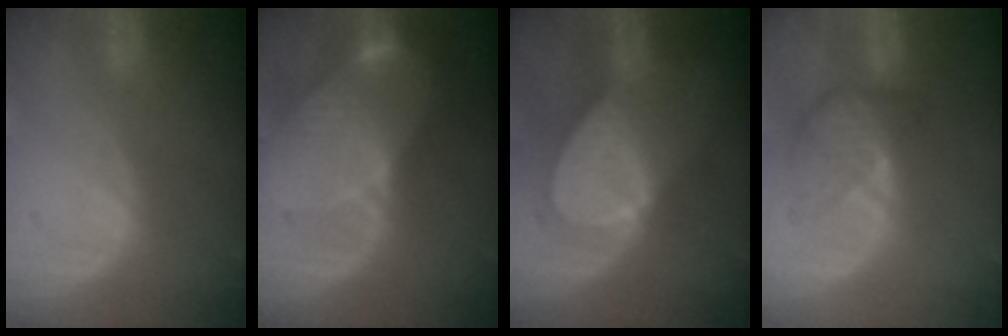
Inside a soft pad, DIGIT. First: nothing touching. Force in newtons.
{"total": 8.2, "press": 7.3, "slide": 3.7}
{"total": 7.8, "press": 7.4, "slide": 2.4}
{"total": 4.7, "press": 4.2, "slide": 2.1}